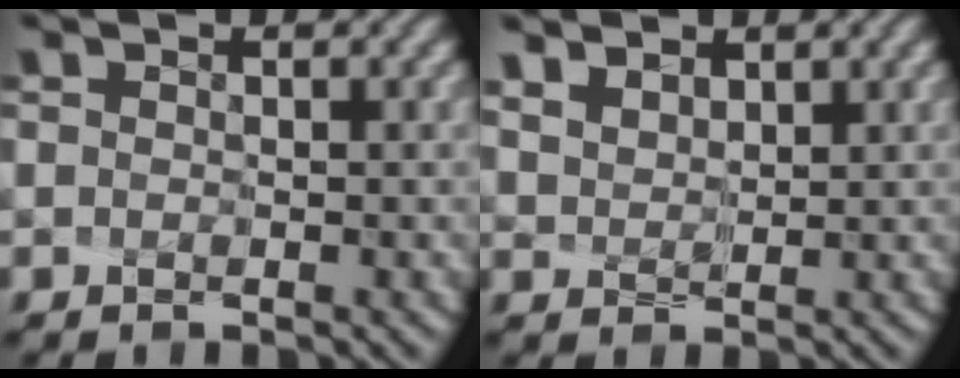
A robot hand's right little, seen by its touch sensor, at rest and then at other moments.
{"total": 4.2, "force": [3.2, 2.3, 1.4], "torque": [-0.069, 0.005, 0.071]}